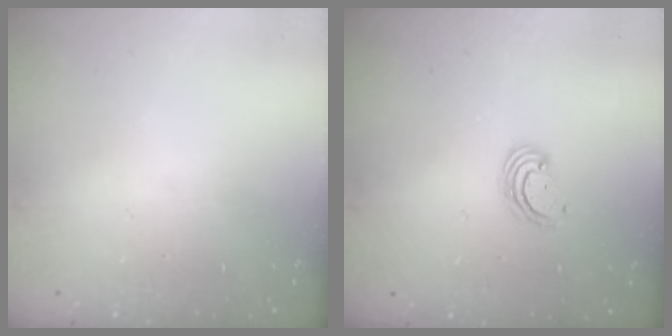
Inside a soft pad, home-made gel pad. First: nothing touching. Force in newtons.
{"total": 2.6, "press": 2.6, "slide": 0.2}